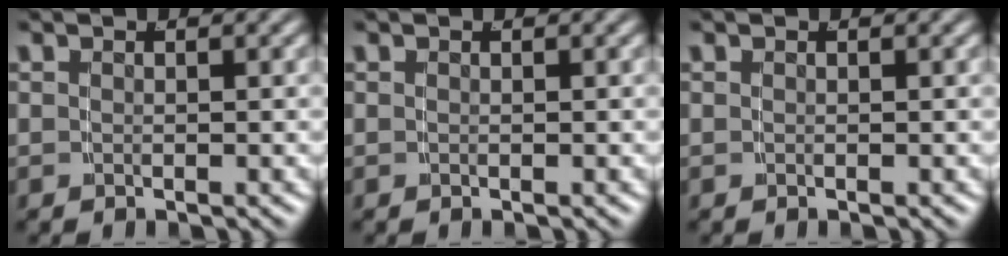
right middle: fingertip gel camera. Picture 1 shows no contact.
{"total": 0.0}
{"total": 0.0}